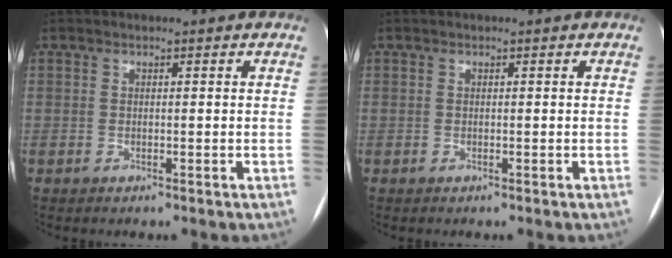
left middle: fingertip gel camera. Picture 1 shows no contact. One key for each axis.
{"total": 0.0}